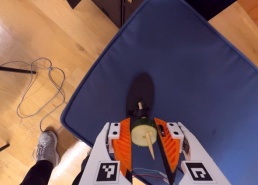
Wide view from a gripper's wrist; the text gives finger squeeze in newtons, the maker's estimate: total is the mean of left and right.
{"total": 10.4, "left": 9.9, "right": 10.9}